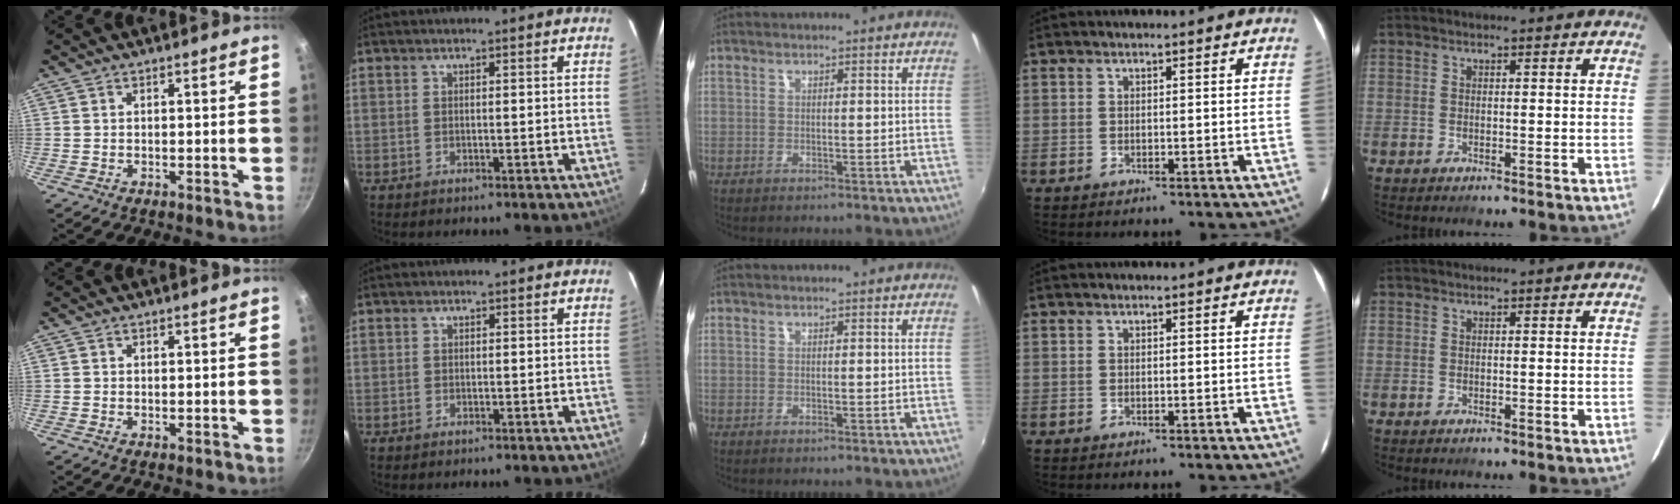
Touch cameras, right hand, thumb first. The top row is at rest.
{"index": {"total": 0.6, "force": [-0.1, 0.5, -0.2], "torque": [0.006, -0.001, -0.002]}}